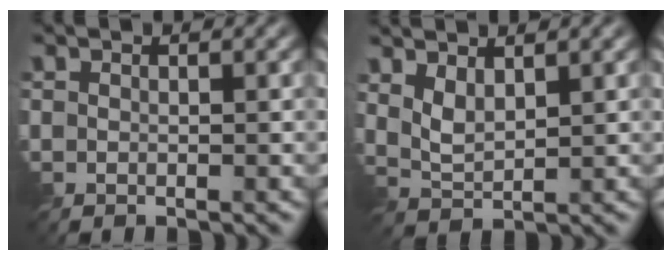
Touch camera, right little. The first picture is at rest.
{"total": 2.2, "force": [1.3, 0.9, 1.6], "torque": [-0.042, -0.007, 0.029]}